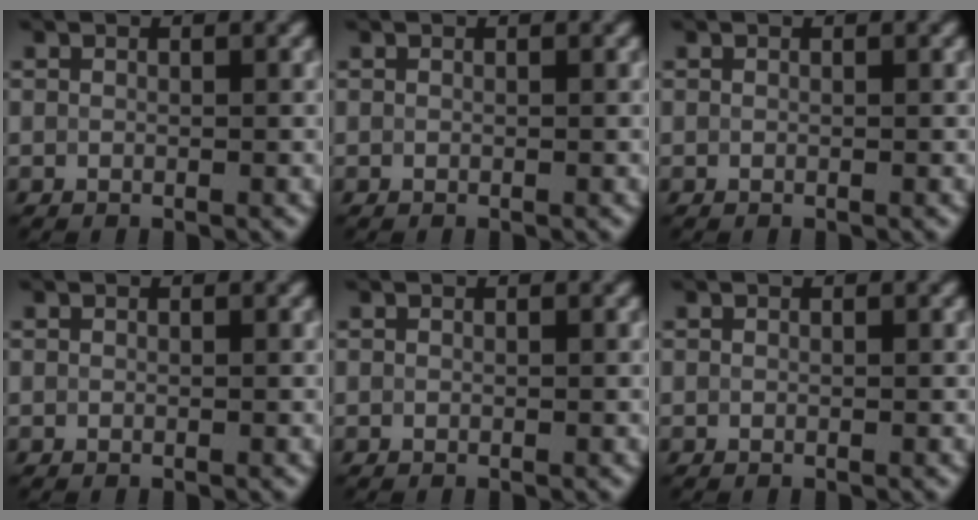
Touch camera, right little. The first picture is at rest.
{"total": 0.0}
{"total": 0.0}
{"total": 0.0}
{"total": 0.0}
{"total": 0.0}